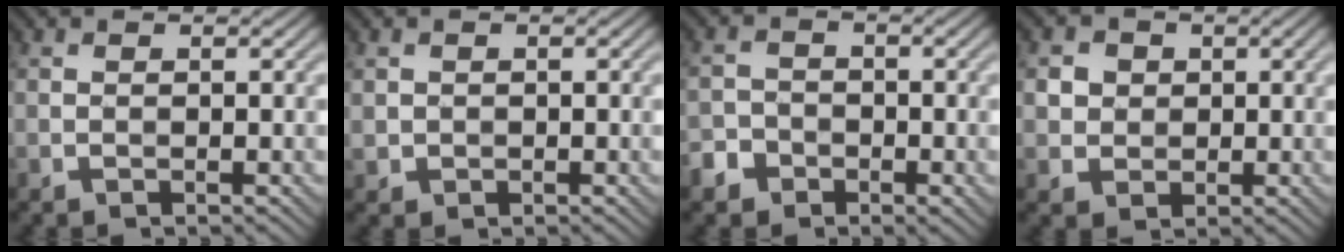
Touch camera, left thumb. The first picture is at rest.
{"total": 1.3, "force": [0.1, 1.2, 0.3], "torque": [-0.009, -0.007, 0.004]}
{"total": 3.6, "force": [-2.2, 2.6, 1.1], "torque": [-0.018, -0.002, -0.043]}
{"total": 4.0, "force": [1.0, 3.7, 1.4], "torque": [-0.046, -0.005, 0.019]}